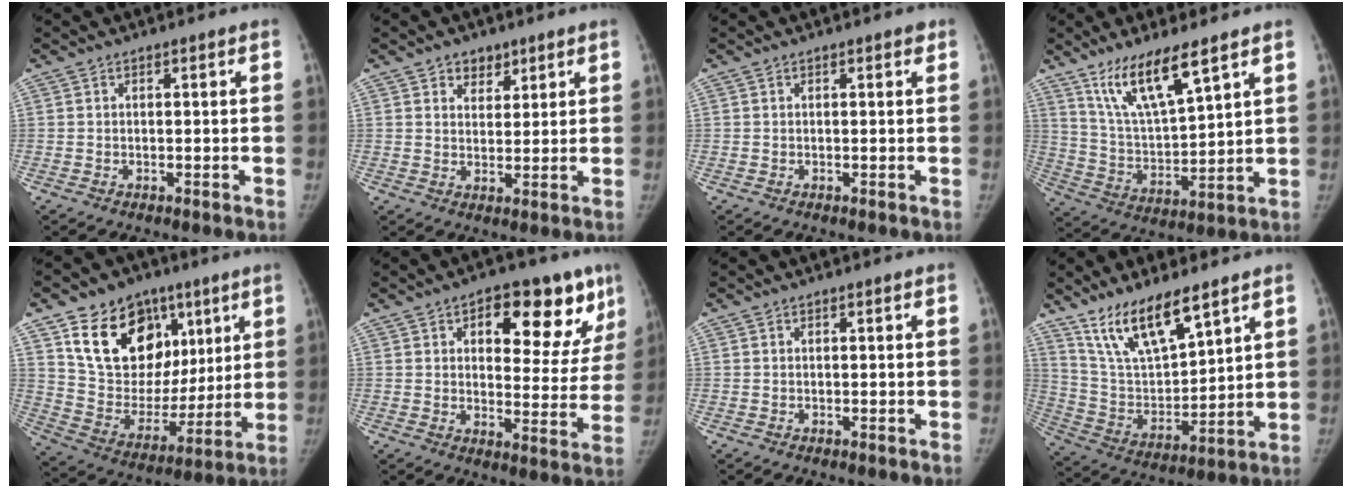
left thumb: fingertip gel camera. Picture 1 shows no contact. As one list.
[{"total": 4.1, "force": [2.6, 2.9, 1.3], "torque": [0.009, -0.016, 0.043]}, {"total": 0.7, "force": [0.4, 0.3, 0.5], "torque": [-0.005, 0.000, 0.003]}, {"total": 13.0, "force": [8.5, 3.2, 9.2], "torque": [-0.158, -0.047, 0.176]}, {"total": 22.2, "force": [10.3, 16.0, 11.5], "torque": [-0.138, -0.018, 0.188]}, {"total": 18.1, "force": [8.9, 8.7, 13.2], "torque": [-0.113, -0.025, 0.117]}, {"total": 0.0}, {"total": 15.2, "force": [10.7, 4.8, 9.6], "torque": [-0.148, -0.055, 0.217]}]